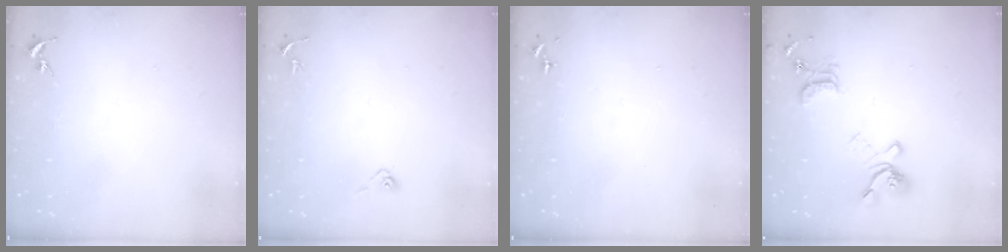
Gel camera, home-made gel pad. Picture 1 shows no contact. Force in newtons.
{"total": 3.7, "press": 3.4, "slide": 1.3}
{"total": 0.0}
{"total": 16.5, "press": 16.4, "slide": 1.7}